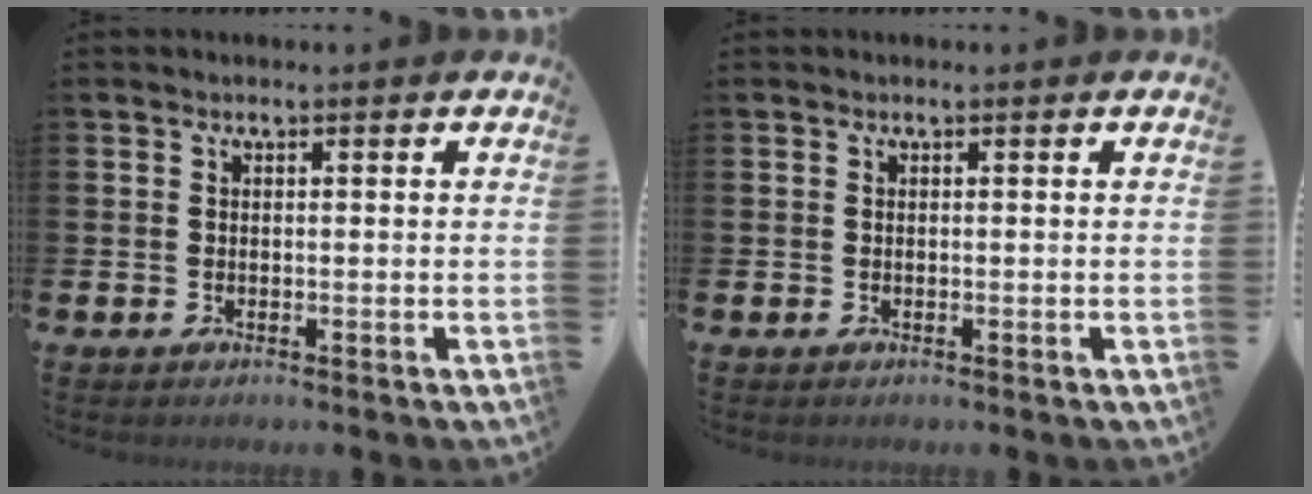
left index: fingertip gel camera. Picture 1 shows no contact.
{"total": 0.0}